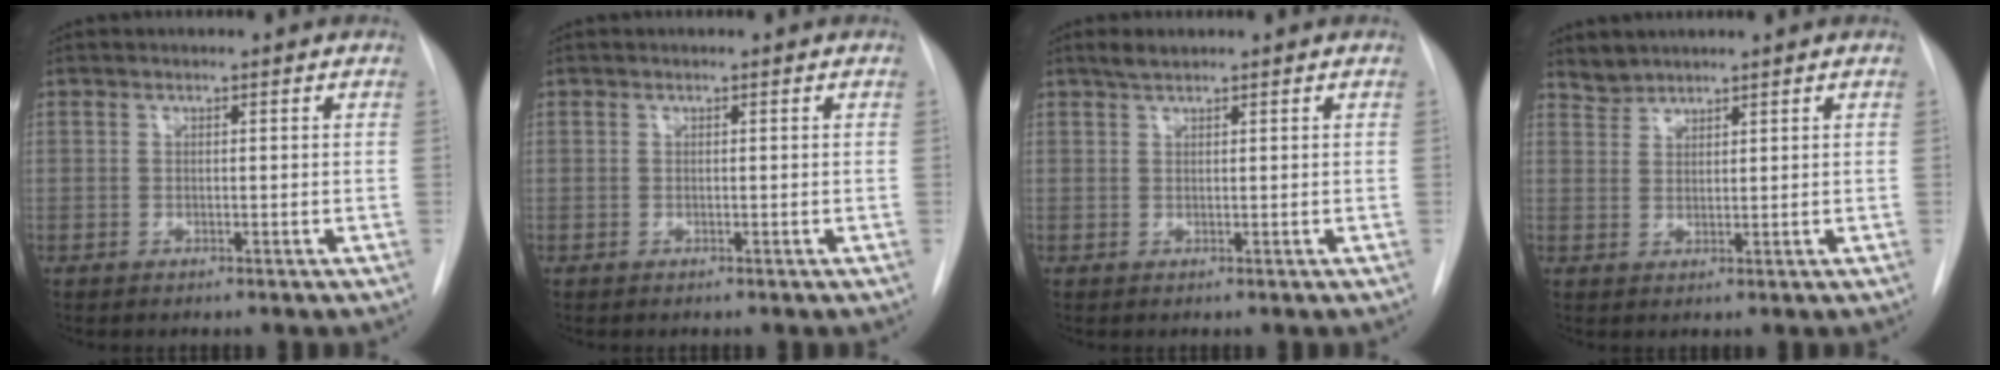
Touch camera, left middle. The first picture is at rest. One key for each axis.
{"total": 0.0}
{"total": 1.6, "fx": 1.4, "fy": 0.3, "fz": 0.8, "tx": -0.022, "ty": 0.006, "tz": 0.029}
{"total": 2.2, "fx": 2.1, "fy": 0.4, "fz": -0.4, "tx": 0.009, "ty": 0.006, "tz": 0.042}